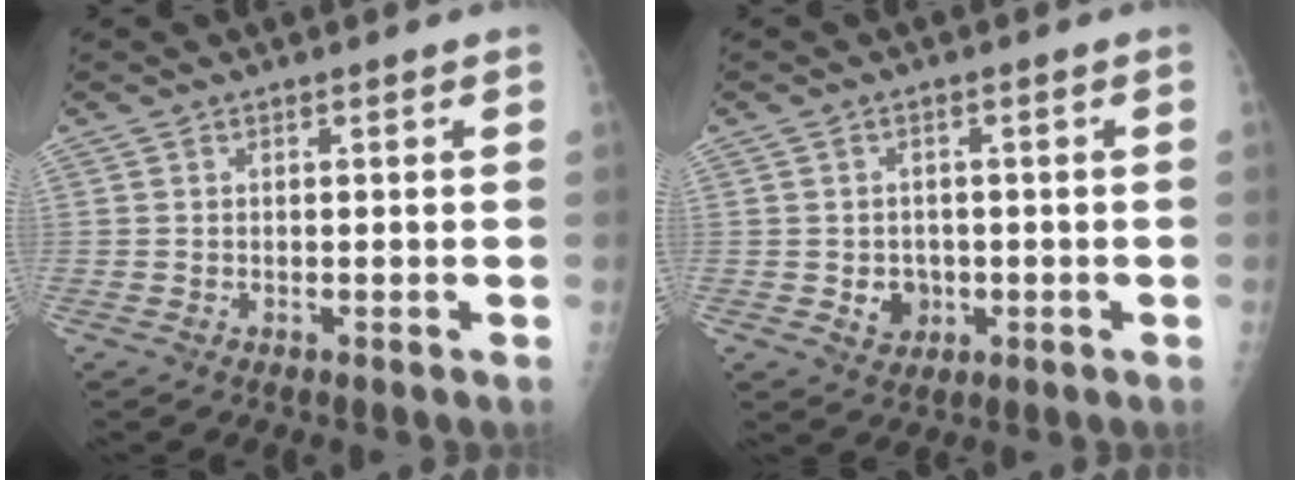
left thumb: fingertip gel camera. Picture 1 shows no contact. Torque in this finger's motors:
{"motor_torque": [-0.05, 0.02, -0.02, -0.10, 0.00]}